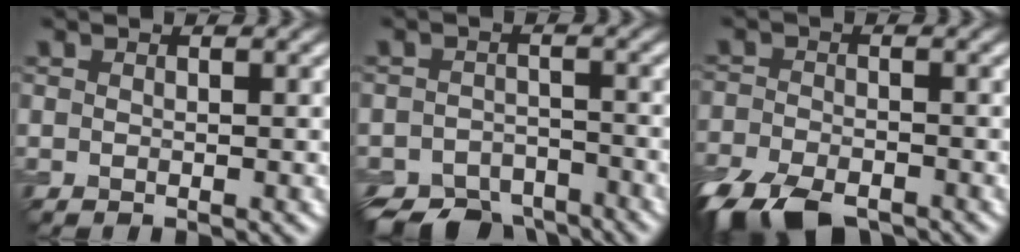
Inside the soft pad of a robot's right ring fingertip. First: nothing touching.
{"total": 6.6, "force": [-5.5, 3.1, 2.0], "torque": [-0.022, -0.012, -0.091]}
{"total": 9.0, "force": [-6.7, 4.1, 4.4], "torque": [-0.090, -0.037, -0.115]}